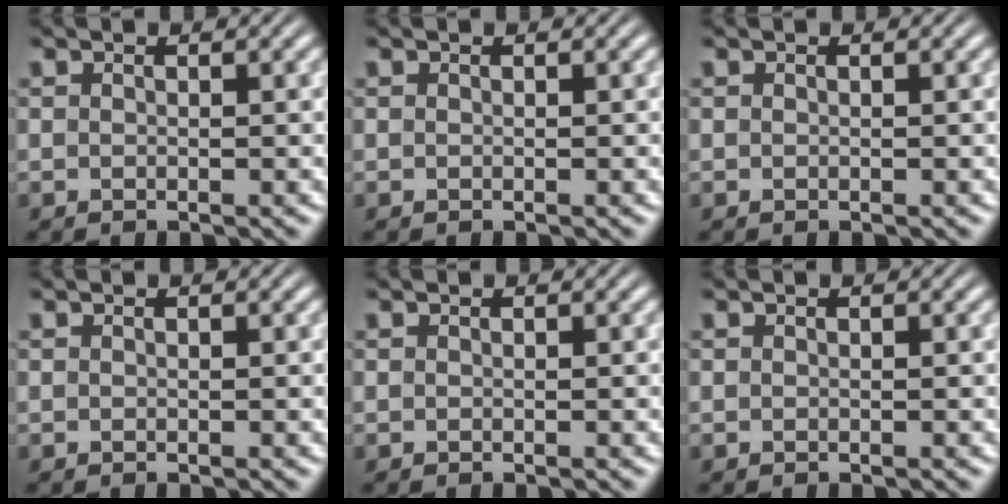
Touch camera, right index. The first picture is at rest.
{"total": 0.0}
{"total": 0.0}
{"total": 0.0}
{"total": 0.0}
{"total": 0.0}